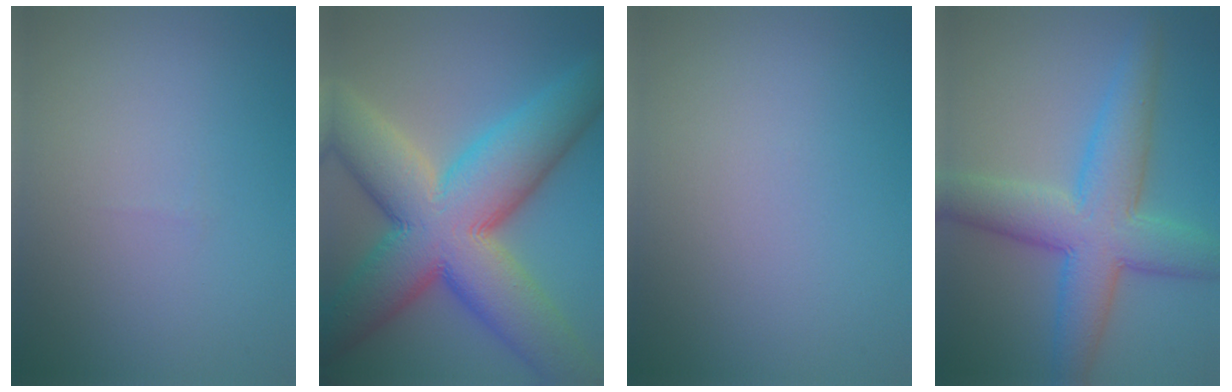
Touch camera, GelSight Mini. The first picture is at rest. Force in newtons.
{"total": 15.4, "press": 15.3, "slide": 0.8}
{"total": 0.0}
{"total": 7.8, "press": 7.8, "slide": 0.2}